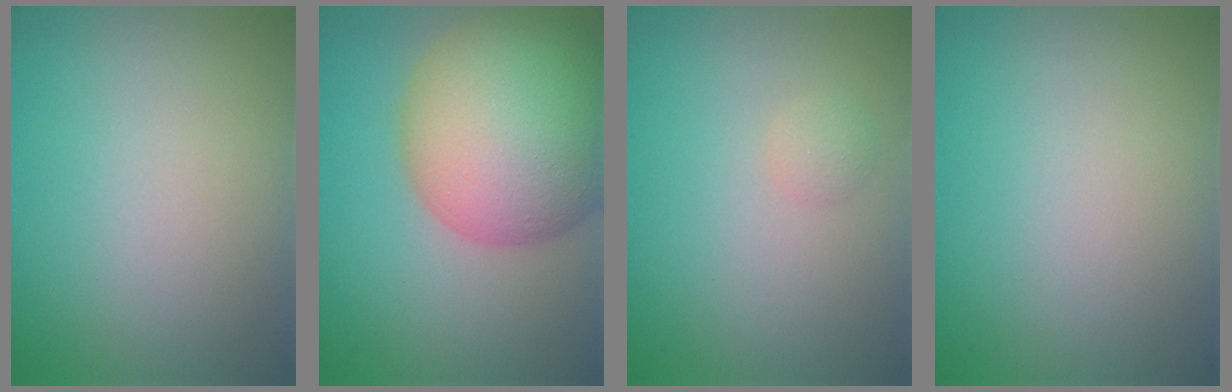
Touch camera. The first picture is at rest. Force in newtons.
{"total": 14.9, "press": 14.9, "slide": 0.9}
{"total": 1.0, "press": 1.0, "slide": 0.1}
{"total": 0.0}